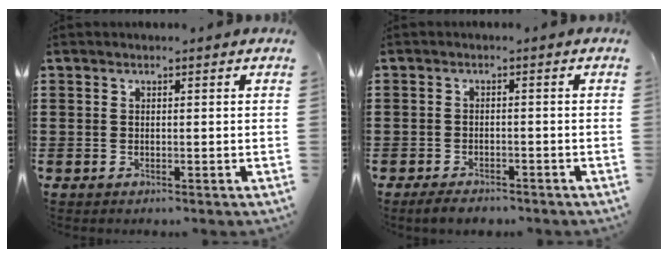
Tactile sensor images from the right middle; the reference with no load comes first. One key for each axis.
{"total": 2.2, "fx": -2.0, "fy": 0.5, "fz": 0.6, "tx": -0.016, "ty": 0.000, "tz": -0.040}